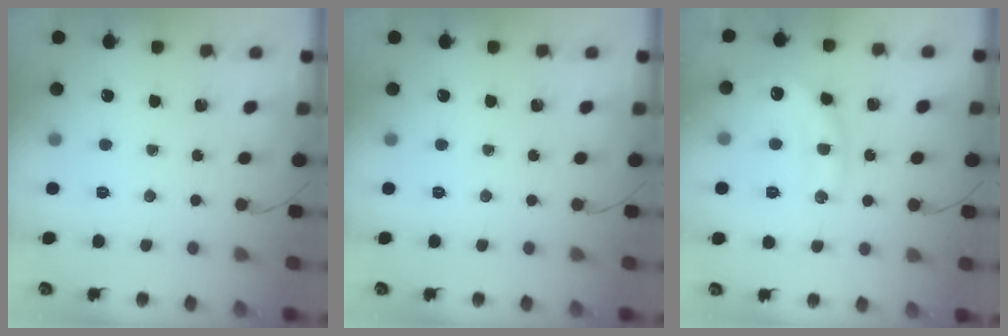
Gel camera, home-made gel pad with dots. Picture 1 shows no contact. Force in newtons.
{"total": 0.0}
{"total": 13.0, "press": 12.9, "slide": 0.7}